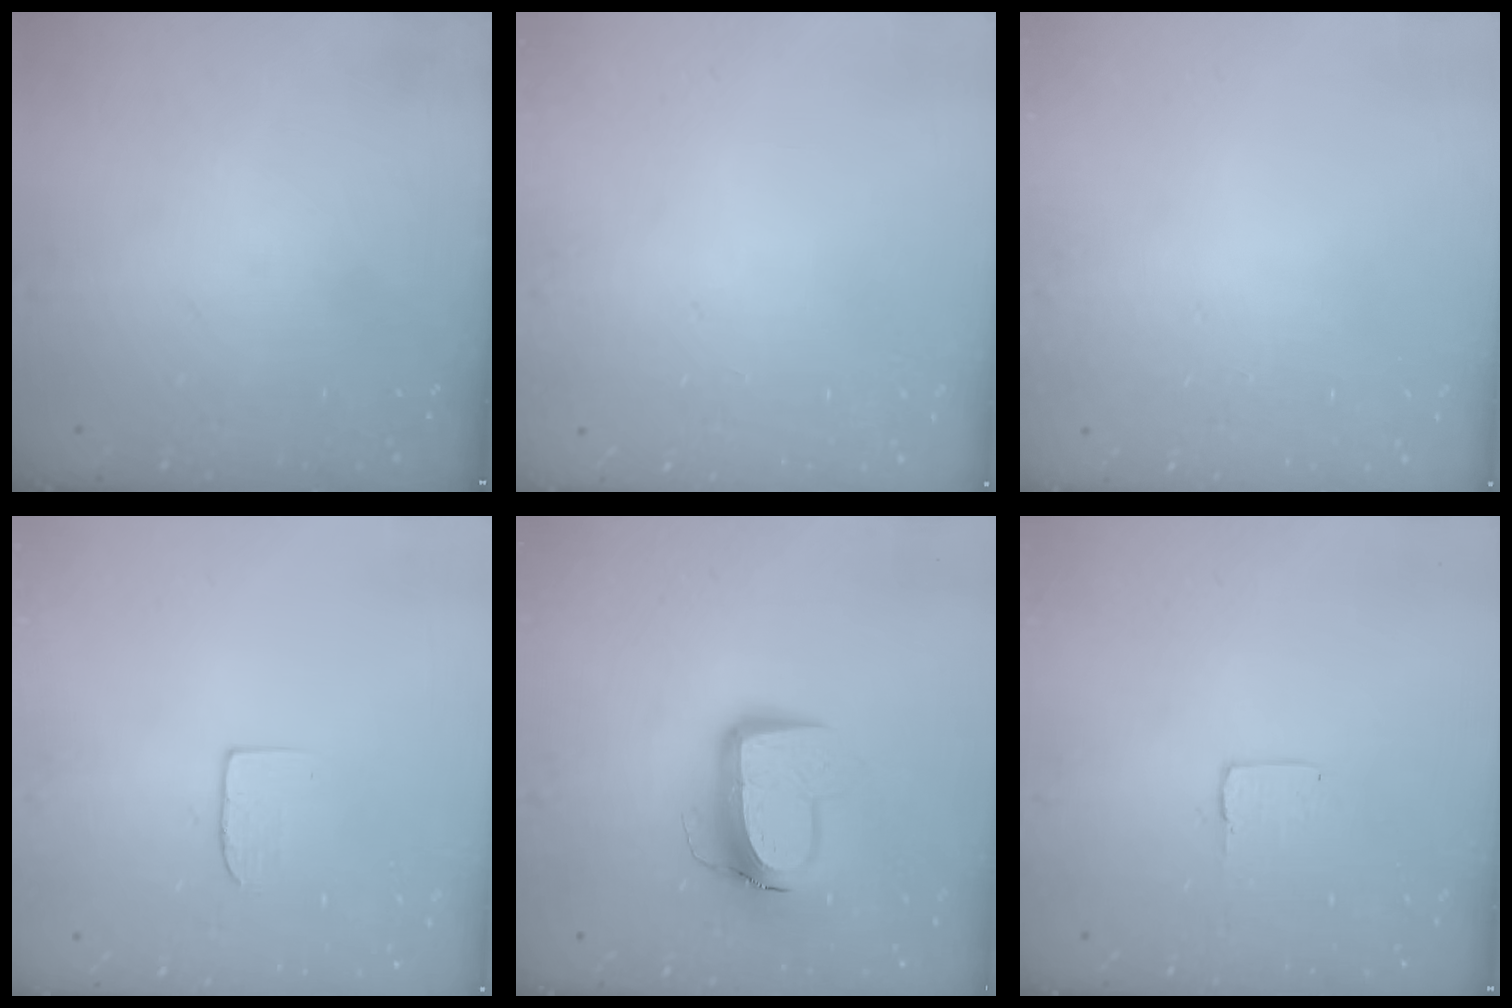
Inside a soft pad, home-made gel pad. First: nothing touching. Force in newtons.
{"total": 0.0}
{"total": 0.0}
{"total": 4.7, "press": 4.7, "slide": 0.4}
{"total": 11.5, "press": 11.4, "slide": 1.2}
{"total": 2.0, "press": 2.0, "slide": 0.1}